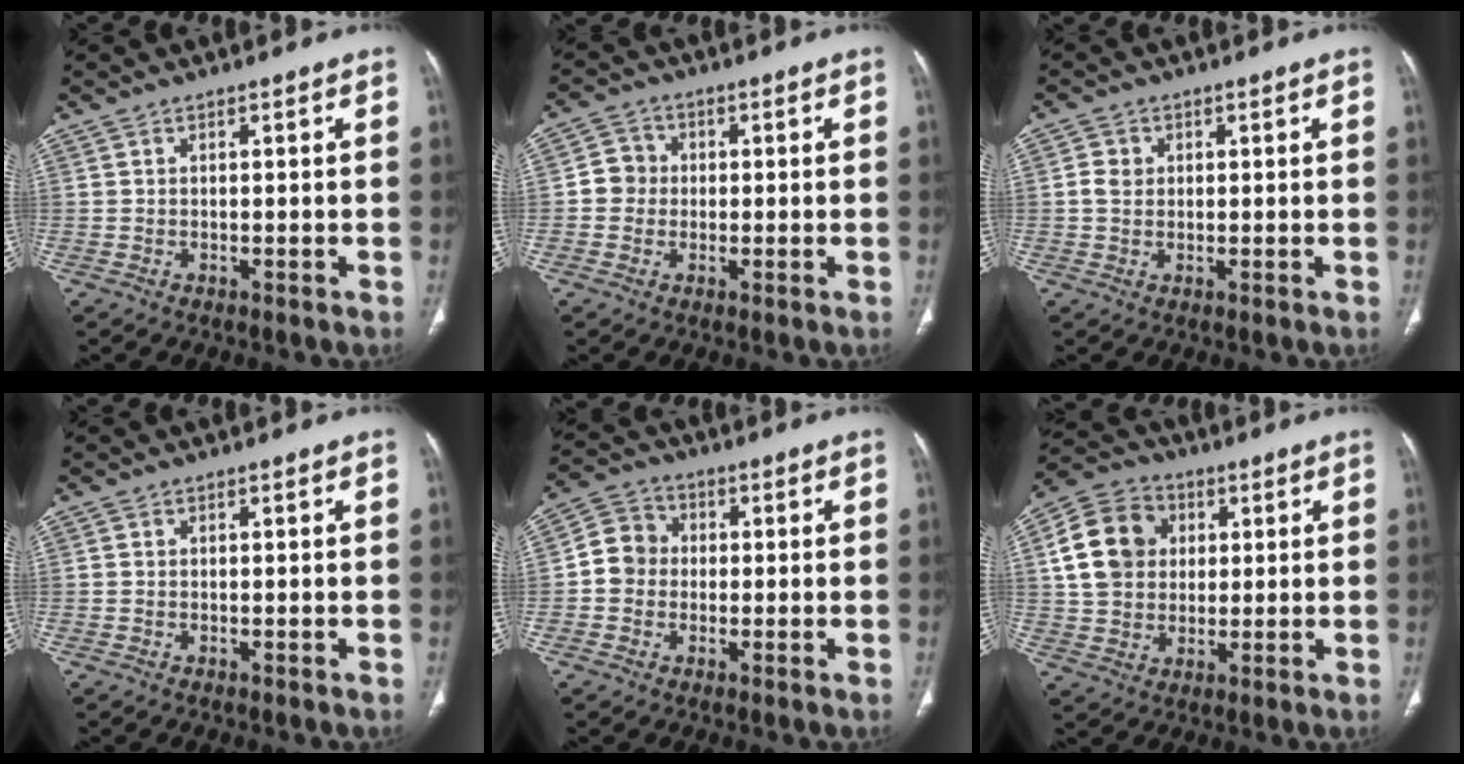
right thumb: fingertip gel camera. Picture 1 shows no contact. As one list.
[{"total": 4.3, "force": [-0.2, 4.1, 1.3], "torque": [0.000, 0.009, -0.012]}, {"total": 2.7, "force": [0.4, 2.3, 1.3], "torque": [-0.014, 0.004, 0.007]}, {"total": 0.0}, {"total": 6.9, "force": [-0.3, 6.3, 2.6], "torque": [-0.025, 0.021, -0.020]}, {"total": 13.2, "force": [2.7, 10.9, 6.9], "torque": [-0.111, 0.010, 0.044]}]